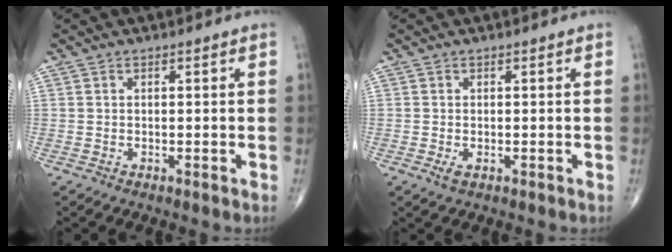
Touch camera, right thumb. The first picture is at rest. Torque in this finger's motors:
{"motor_torque": [0.75, 0.42, 0.00, -0.09, 0.00]}